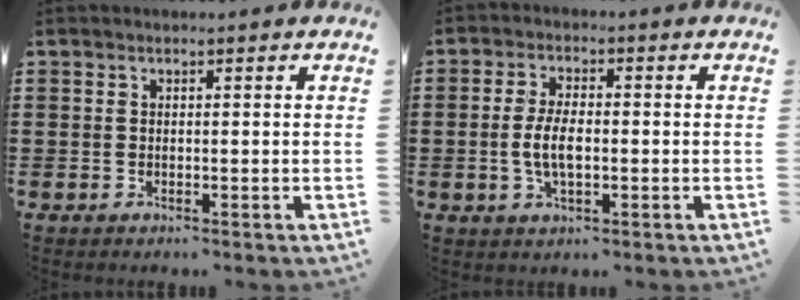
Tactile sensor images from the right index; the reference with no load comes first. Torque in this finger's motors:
{"motor_torque": [1.46, 0.68, 0.62, 0.21]}